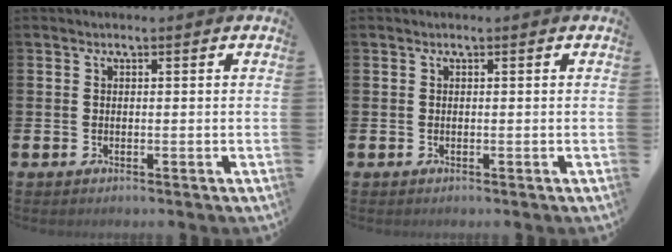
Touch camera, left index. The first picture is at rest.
{"total": 0.0}